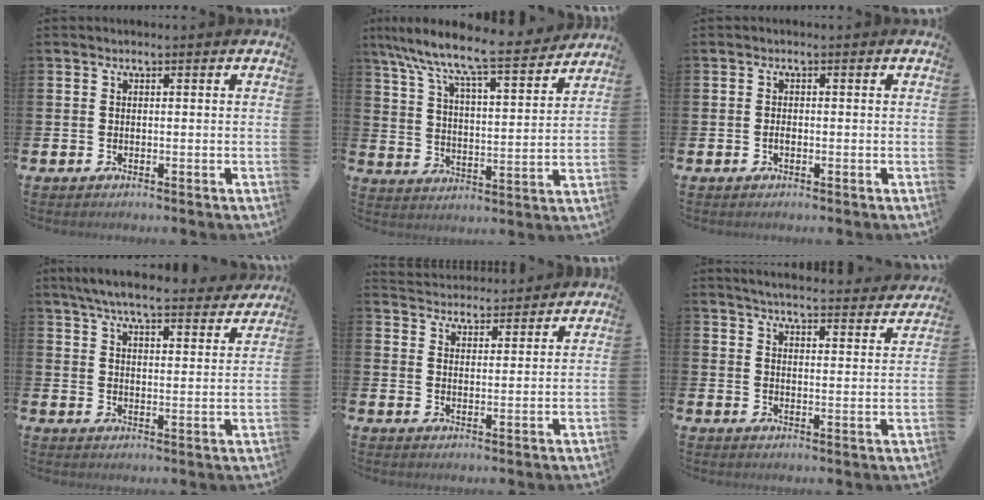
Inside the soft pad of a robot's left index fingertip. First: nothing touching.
{"total": 9.1, "force": [8.2, 1.0, 3.7], "torque": [-0.099, -0.064, 0.133]}
{"total": 0.9, "force": [-0.3, 0.5, 0.7], "torque": [-0.013, 0.001, -0.007]}
{"total": 6.6, "force": [6.2, 0.9, 2.1], "torque": [-0.048, -0.044, 0.104]}
{"total": 4.3, "force": [4.3, 0.7, -0.3], "torque": [-0.001, -0.032, 0.075]}
{"total": 5.1, "force": [5.0, 0.2, 0.9], "torque": [-0.018, -0.046, 0.083]}